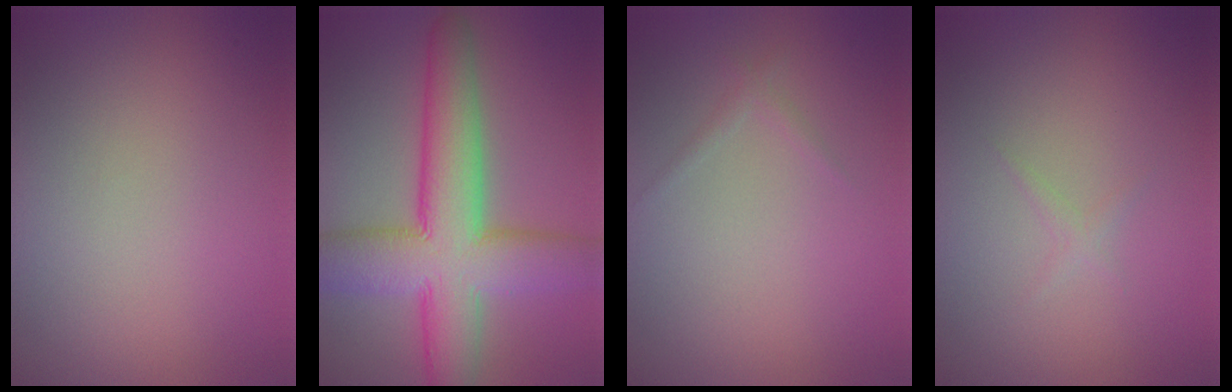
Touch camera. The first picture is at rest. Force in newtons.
{"total": 10.5, "press": 10.5, "slide": 0.4}
{"total": 0.7, "press": 0.7, "slide": 0.0}
{"total": 0.6, "press": 0.6, "slide": 0.1}